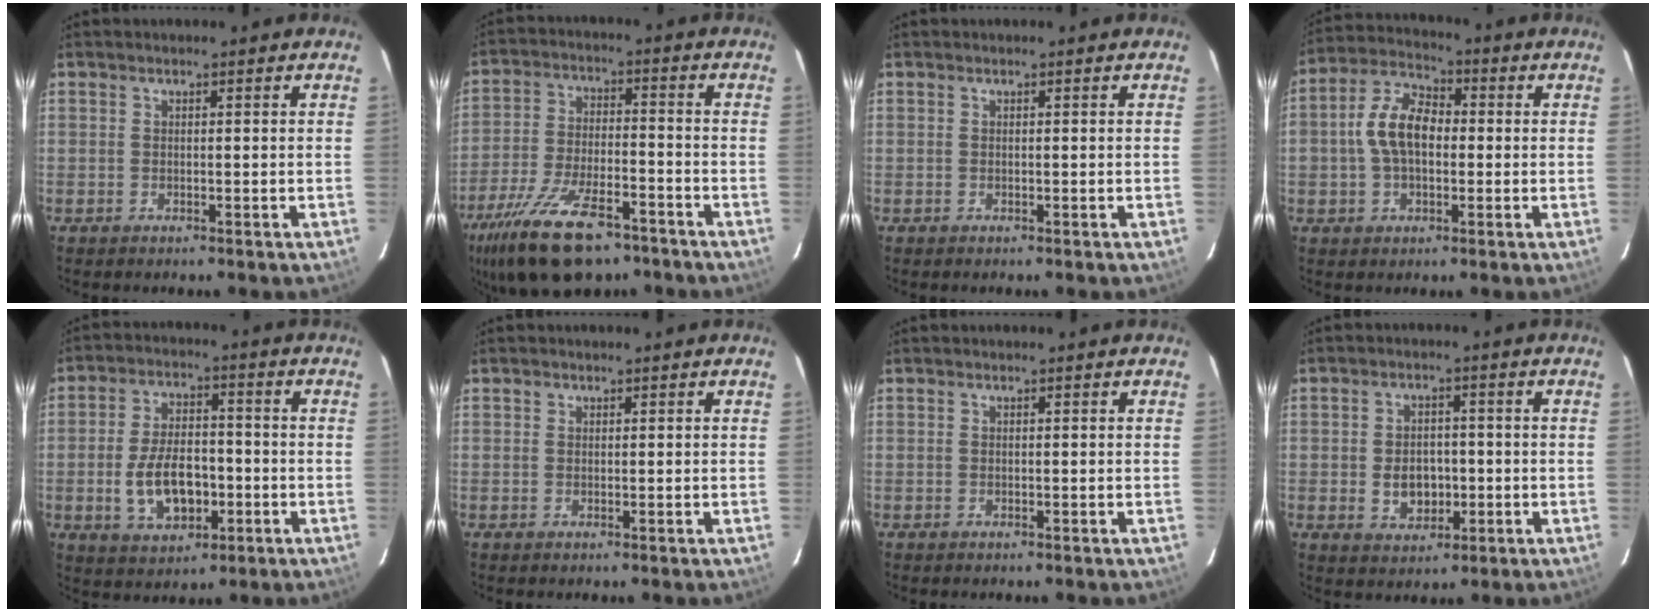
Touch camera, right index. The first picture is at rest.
{"total": 18.8, "force": [-12.9, 7.5, 11.4], "torque": [-0.243, -0.032, -0.219]}
{"total": 0.0}
{"total": 9.9, "force": [-0.3, 6.4, 7.6], "torque": [-0.154, 0.026, -0.007]}
{"total": 11.1, "force": [-2.9, 6.3, 8.6], "torque": [-0.178, 0.006, -0.039]}
{"total": 0.6, "force": [0.2, 0.6, 0.0], "torque": [0.002, 0.004, 0.001]}
{"total": 0.0}
{"total": 6.3, "force": [-1.1, 4.8, 3.9], "torque": [-0.078, 0.005, -0.010]}